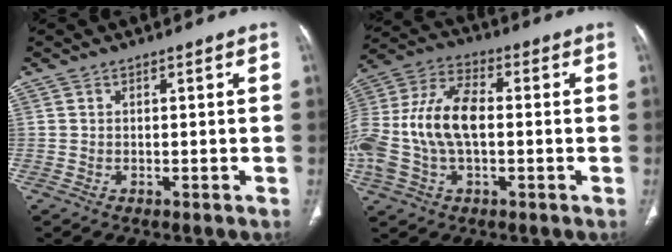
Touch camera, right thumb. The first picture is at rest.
{"total": 18.0, "force": [-0.8, 10.1, 14.9], "torque": [-0.341, 0.027, -0.017]}